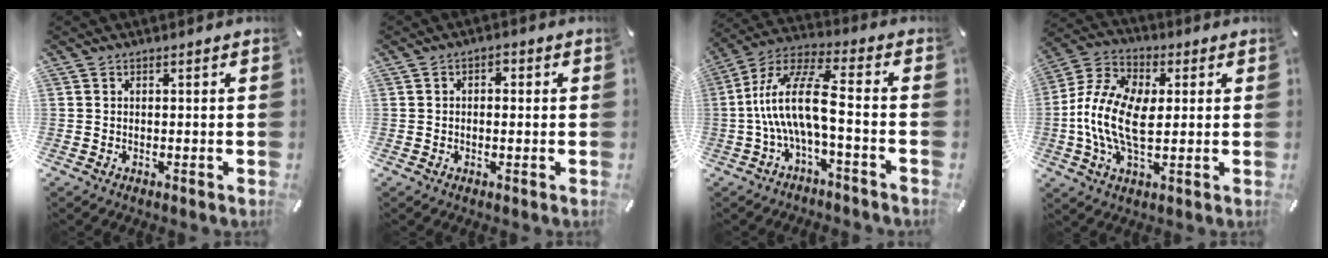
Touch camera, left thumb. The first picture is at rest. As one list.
[{"total": 1.7, "force": [-0.4, 1.2, 1.2], "torque": [-0.022, 0.006, -0.008]}, {"total": 14.3, "force": [-2.3, 4.1, 13.5], "torque": [-0.284, -0.003, -0.048]}, {"total": 14.1, "force": [-0.8, 8.2, 11.4], "torque": [-0.257, -0.002, -0.015]}]